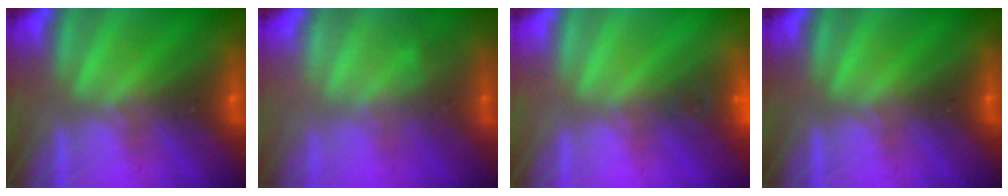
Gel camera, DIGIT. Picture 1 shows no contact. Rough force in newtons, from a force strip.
{"total": 2.6}
{"total": 4.7}
{"total": 0.0}